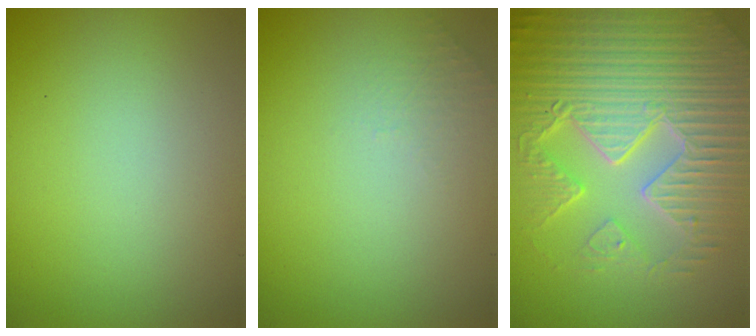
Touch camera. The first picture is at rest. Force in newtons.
{"total": 0.5, "press": 0.4, "slide": 0.4}
{"total": 9.5, "press": 6.7, "slide": 6.7}